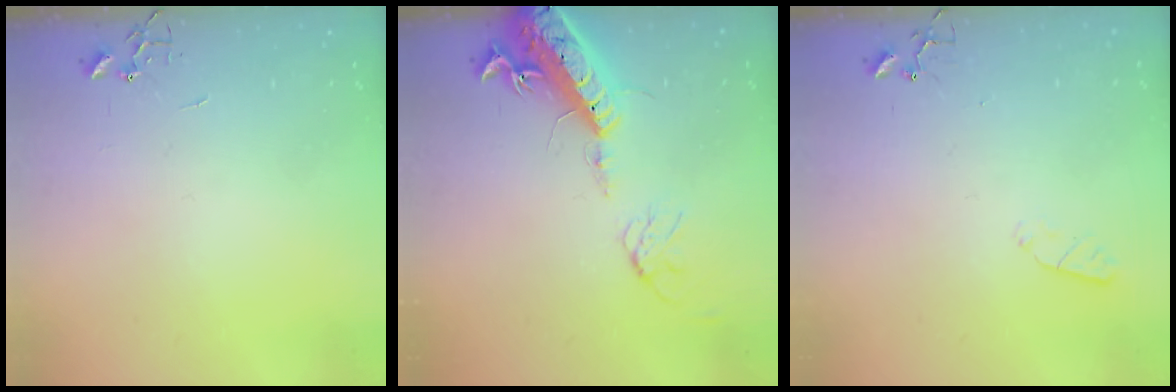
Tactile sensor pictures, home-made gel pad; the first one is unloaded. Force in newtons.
{"total": 18.0, "press": 17.6, "slide": 4.1}
{"total": 3.2, "press": 3.1, "slide": 0.5}